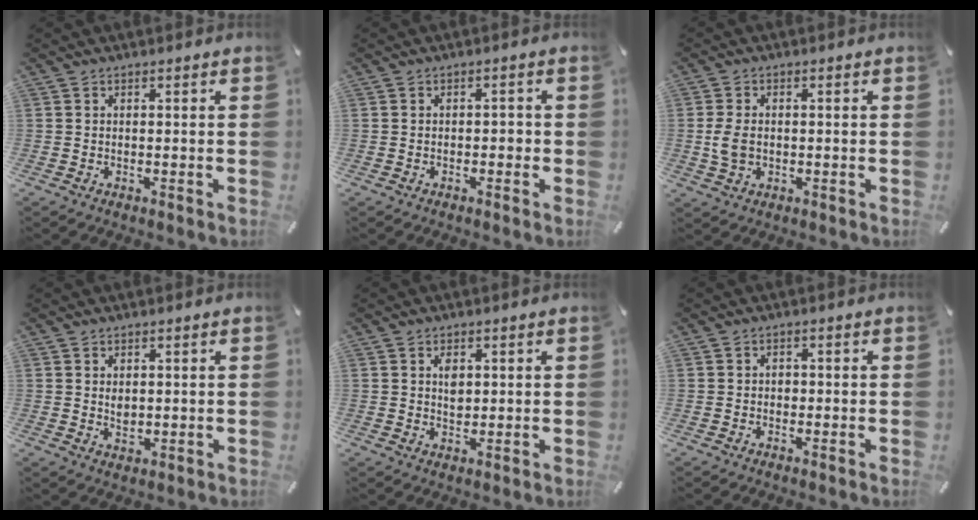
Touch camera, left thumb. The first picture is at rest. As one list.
[{"total": 1.7, "force": [-0.6, 1.0, 1.3], "torque": [-0.026, 0.005, -0.013]}, {"total": 5.0, "force": [-0.3, 3.5, 3.6], "torque": [-0.087, 0.002, -0.009]}, {"total": 2.5, "force": [0.7, 1.8, 1.6], "torque": [-0.026, -0.006, 0.006]}, {"total": 3.0, "force": [0.9, 2.1, 2.0], "torque": [-0.029, -0.002, 0.011]}, {"total": 1.0, "force": [-0.2, 0.9, 0.3], "torque": [-0.008, 0.005, -0.005]}]